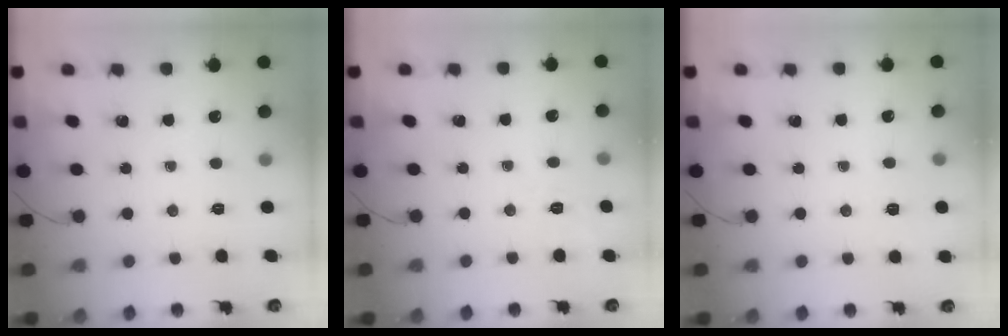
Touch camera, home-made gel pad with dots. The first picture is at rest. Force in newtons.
{"total": 1.9, "press": 0.7, "slide": 1.7}
{"total": 2.7, "press": 2.3, "slide": 1.5}